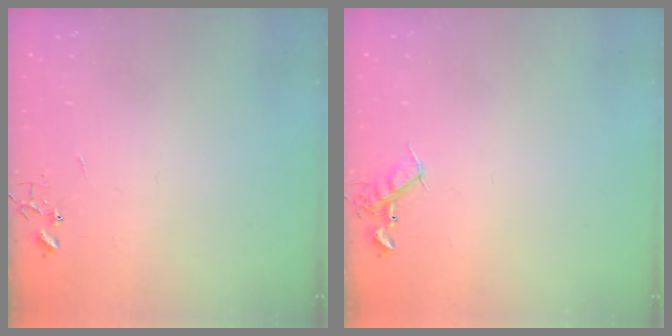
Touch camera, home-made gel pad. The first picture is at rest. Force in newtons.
{"total": 7.5, "press": 7.5, "slide": 0.8}